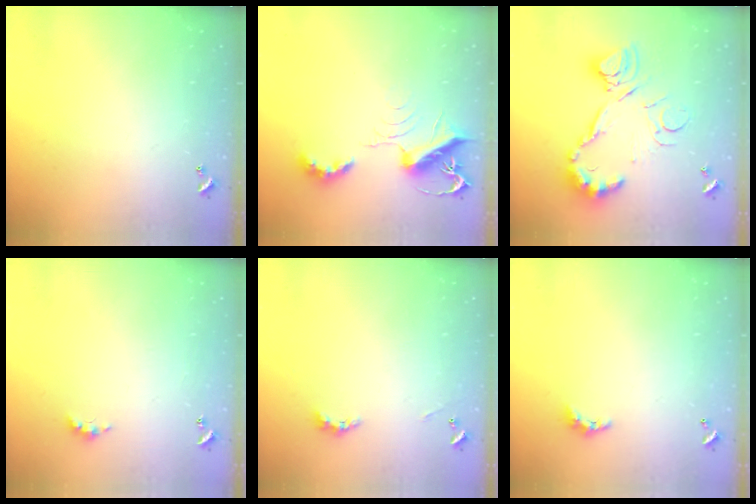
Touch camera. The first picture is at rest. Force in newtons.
{"total": 10.3, "press": 10.2, "slide": 1.0}
{"total": 15.9, "press": 15.8, "slide": 1.0}
{"total": 2.8, "press": 2.7, "slide": 0.7}
{"total": 2.1, "press": 2.0, "slide": 0.6}
{"total": 2.7, "press": 2.7, "slide": 0.6}